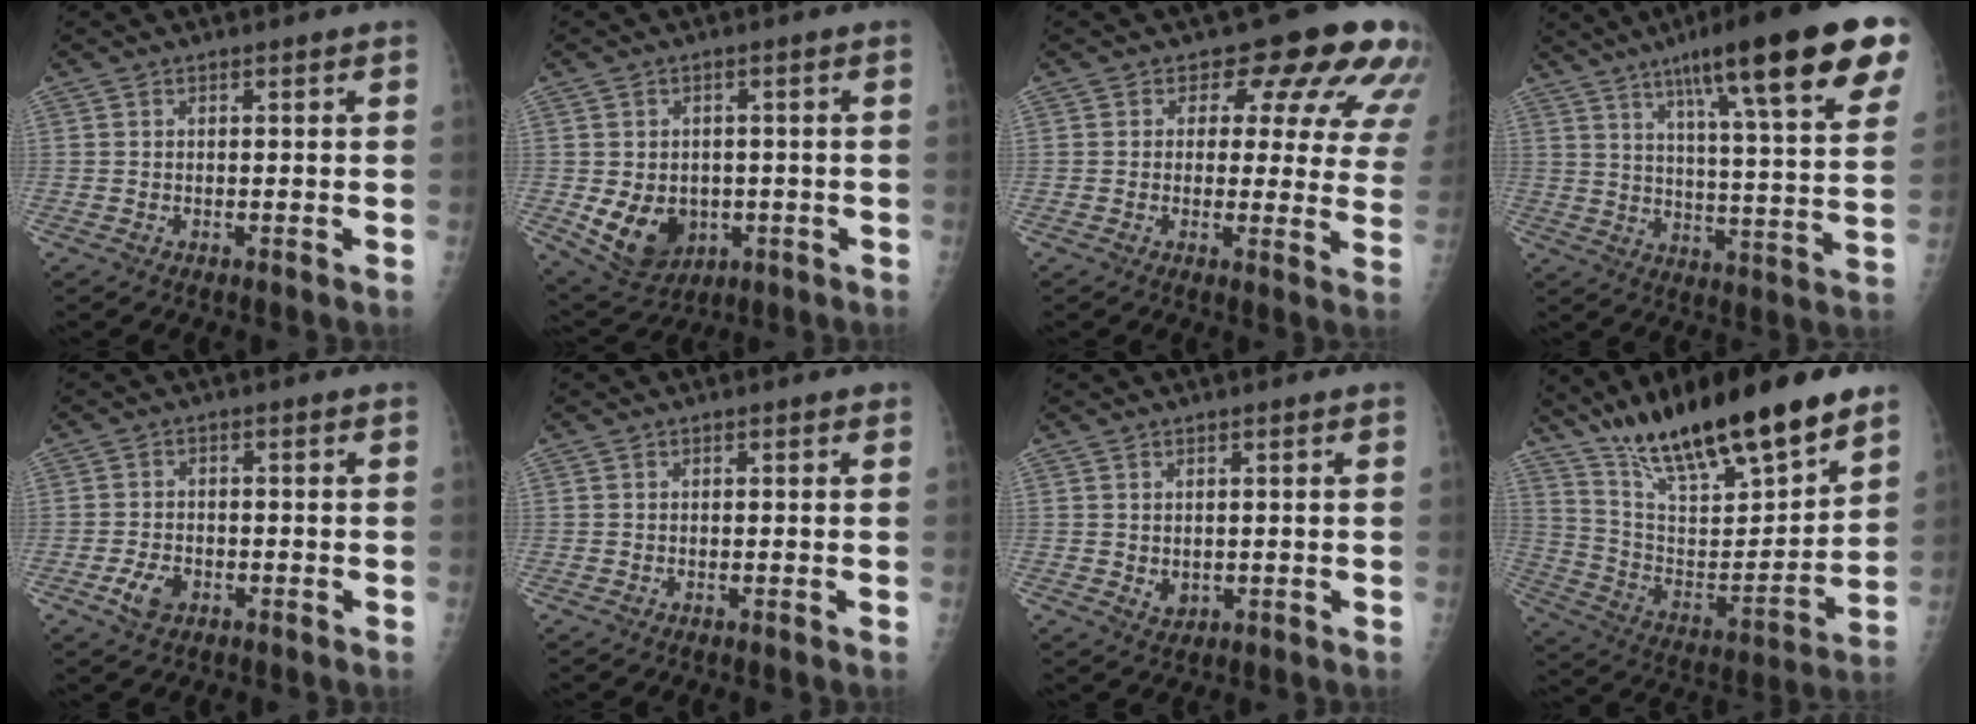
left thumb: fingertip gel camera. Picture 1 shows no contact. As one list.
[{"total": 9.8, "force": [-1.8, 7.8, 5.7], "torque": [-0.075, -0.002, -0.007]}, {"total": 13.6, "force": [8.2, 7.1, 8.3], "torque": [-0.044, -0.036, 0.071]}, {"total": 26.3, "force": [14.5, 4.4, 21.5], "torque": [-0.303, -0.029, 0.210]}, {"total": 3.9, "force": [-1.8, 2.5, 2.4], "torque": [-0.044, 0.007, -0.031]}, {"total": 0.0}, {"total": 2.0, "force": [0.1, 1.5, 1.3], "torque": [-0.015, -0.005, 0.011]}, {"total": 26.7, "force": [19.0, 6.9, 17.5], "torque": [-0.264, -0.065, 0.328]}]